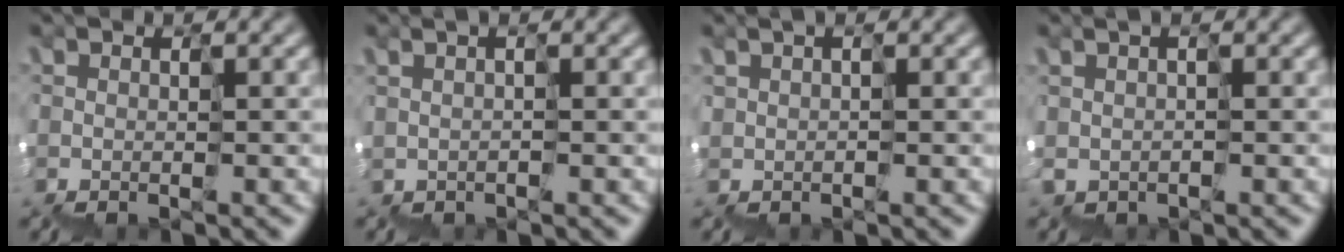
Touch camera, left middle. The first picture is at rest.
{"total": 1.3, "force": [0.1, -1.1, -0.7], "torque": [0.017, 0.003, 0.006]}
{"total": 0.9, "force": [0.9, 0.4, 0.1], "torque": [-0.002, 0.005, 0.018]}
{"total": 0.6, "force": [-0.1, -0.2, -0.6], "torque": [0.006, 0.003, 0.003]}